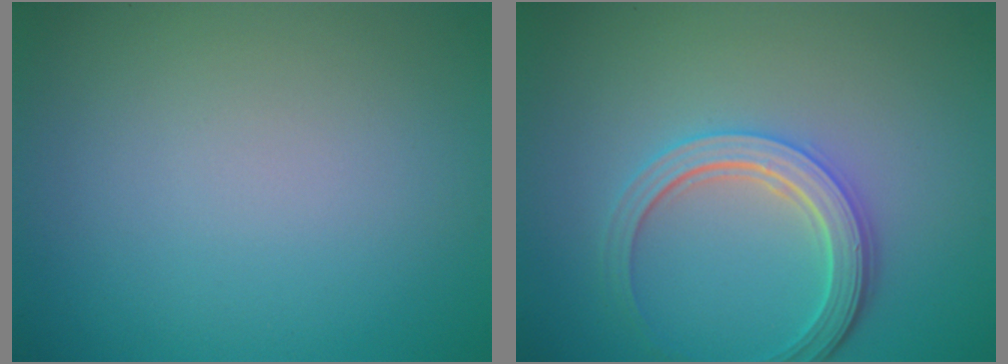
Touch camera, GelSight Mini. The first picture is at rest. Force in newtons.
{"total": 4.4, "press": 3.4, "slide": 2.7}